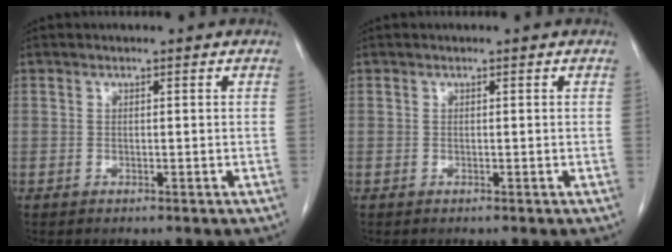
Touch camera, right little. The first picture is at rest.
{"total": 0.0}